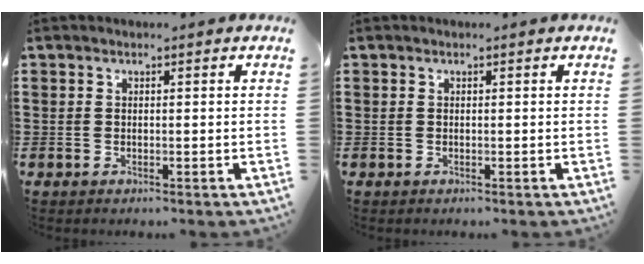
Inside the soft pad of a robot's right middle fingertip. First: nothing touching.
{"total": 0.0}